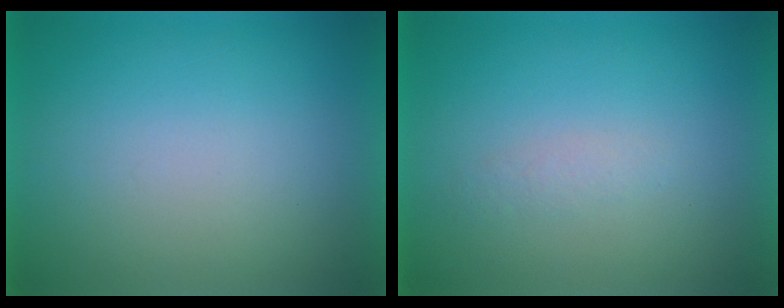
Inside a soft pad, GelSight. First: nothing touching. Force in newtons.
{"total": 1.3}